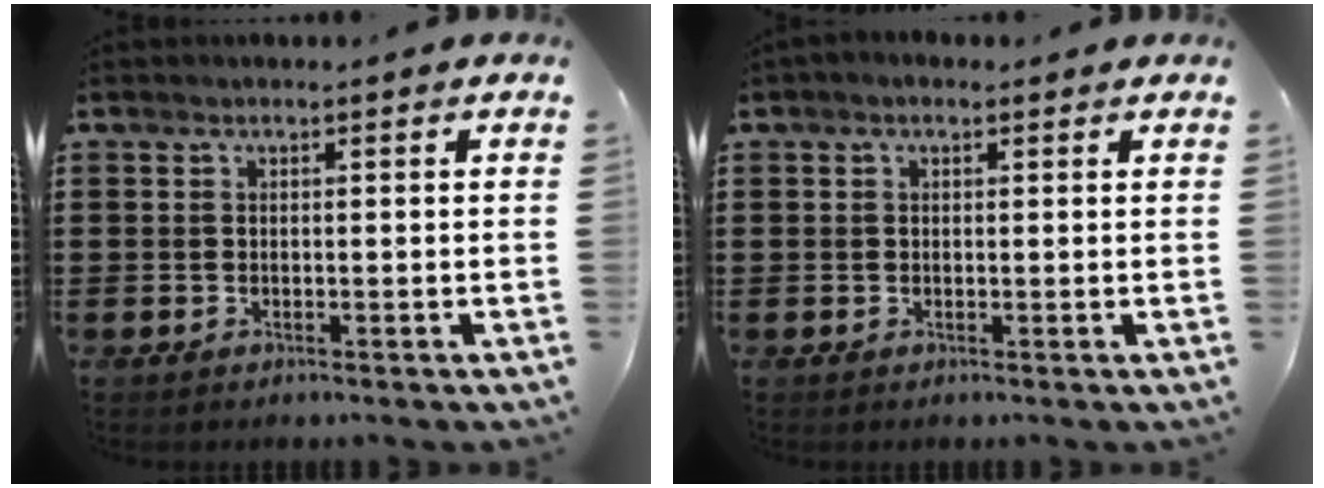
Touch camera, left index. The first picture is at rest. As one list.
[{"total": 1.0, "force": [0.3, 0.7, 0.7], "torque": [-0.014, 0.007, 0.005]}]